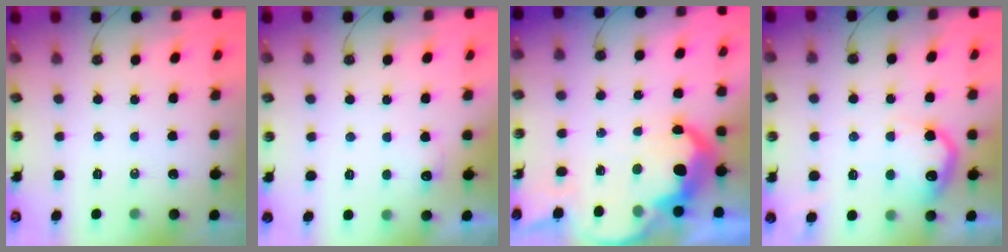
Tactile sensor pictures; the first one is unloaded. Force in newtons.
{"total": 5.0, "press": 4.8, "slide": 1.1}
{"total": 15.7, "press": 15.6, "slide": 1.2}
{"total": 14.1, "press": 14.1, "slide": 0.8}